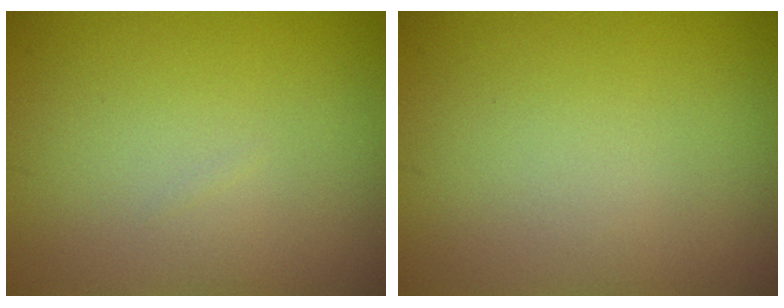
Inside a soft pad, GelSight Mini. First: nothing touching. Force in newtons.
{"total": 0.0}